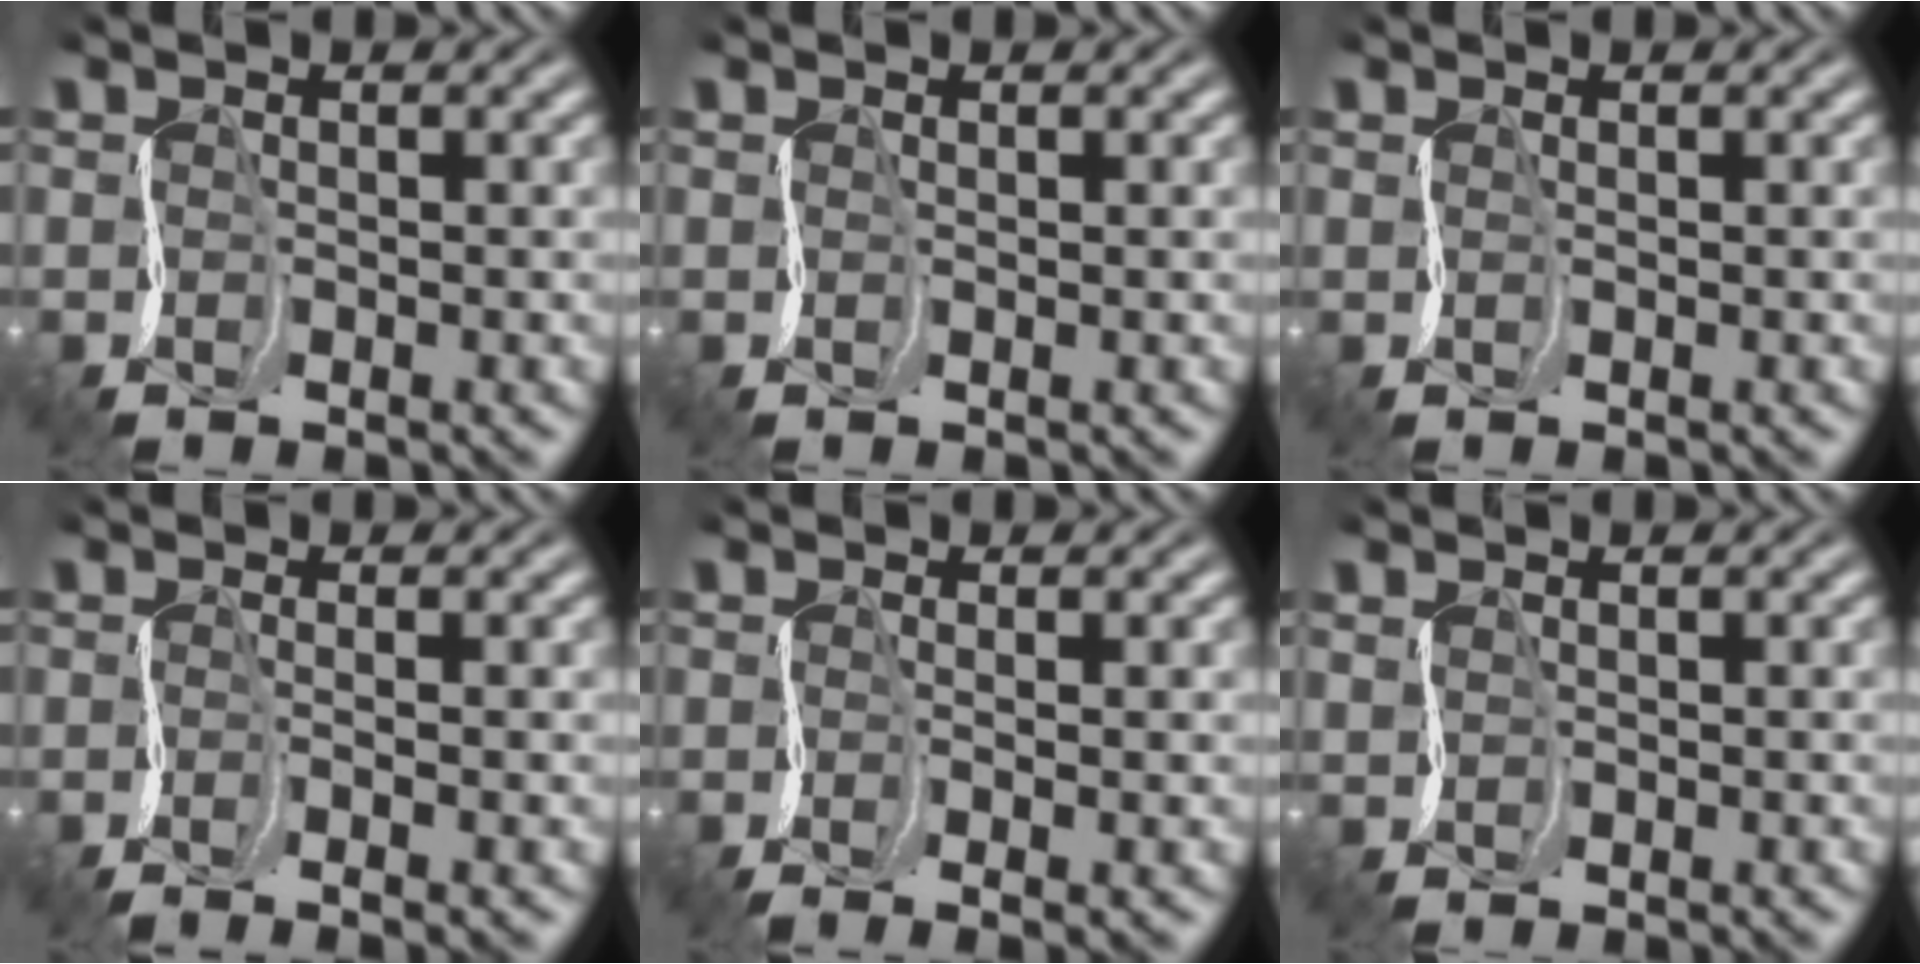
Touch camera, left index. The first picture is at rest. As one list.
[{"total": 0.6, "force": [0.6, 0.0, 0.0], "torque": [0.003, 0.005, 0.012]}, {"total": 0.6, "force": [0.6, 0.0, 0.1], "torque": [0.002, 0.004, 0.012]}, {"total": 2.2, "force": [-0.8, 0.5, 1.9], "torque": [-0.024, -0.005, -0.017]}, {"total": 2.1, "force": [-0.4, 0.6, 2.0], "torque": [-0.026, -0.007, -0.008]}, {"total": 0.8, "force": [0.7, -0.2, -0.3], "torque": [0.000, 0.003, 0.019]}]